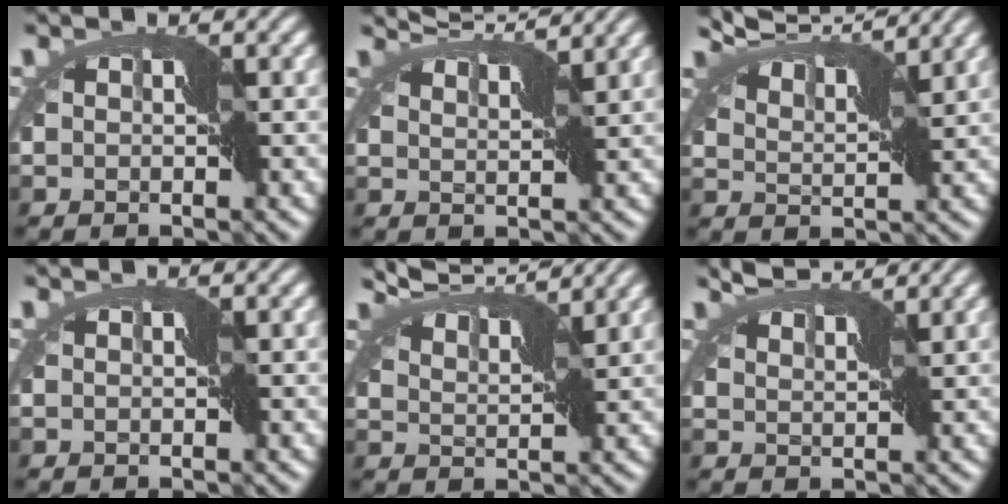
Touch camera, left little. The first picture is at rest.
{"total": 5.3, "force": [4.9, 0.6, 1.9], "torque": [-0.041, 0.017, 0.060]}
{"total": 7.0, "force": [6.4, 0.9, 2.8], "torque": [-0.064, 0.017, 0.091]}
{"total": 0.0}
{"total": 5.8, "force": [5.4, 0.6, 2.0], "torque": [-0.050, 0.018, 0.081]}
{"total": 3.2, "force": [3.1, 0.0, 0.6], "torque": [-0.023, 0.011, 0.053]}